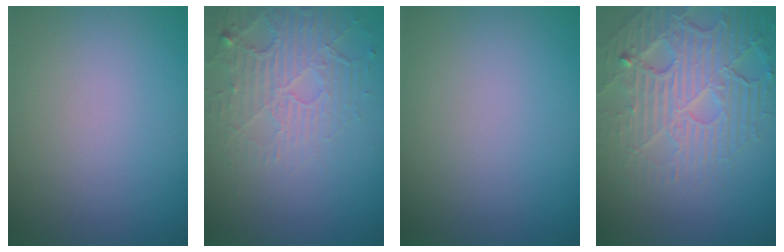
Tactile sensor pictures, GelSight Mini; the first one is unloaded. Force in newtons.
{"total": 5.4, "press": 3.4, "slide": 4.2}
{"total": 0.0}
{"total": 7.1, "press": 5.1, "slide": 4.9}